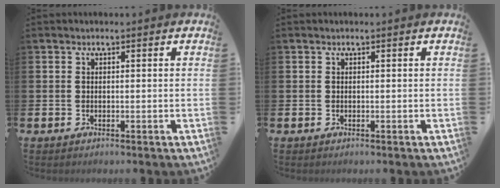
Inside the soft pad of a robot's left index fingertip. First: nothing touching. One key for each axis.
{"total": 0.0}